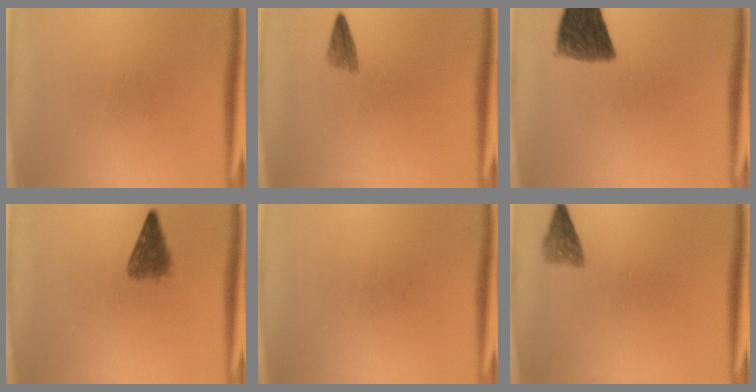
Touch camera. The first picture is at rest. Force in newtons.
{"total": 1.7}
{"total": 9.1}
{"total": 3.8}
{"total": 0.0}
{"total": 2.3}